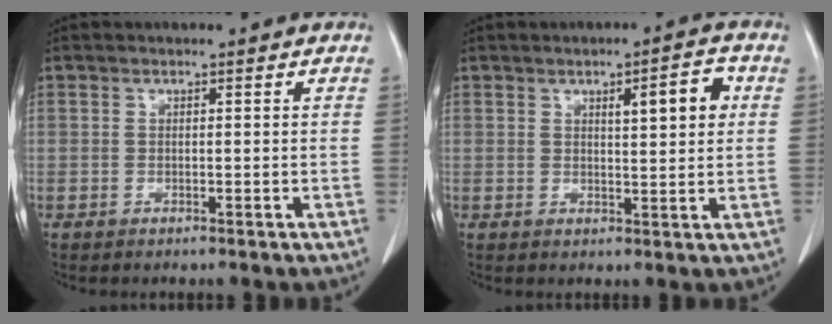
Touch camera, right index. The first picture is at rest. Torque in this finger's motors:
{"motor_torque": [0.44, 0.23, 0.09, 0.02]}